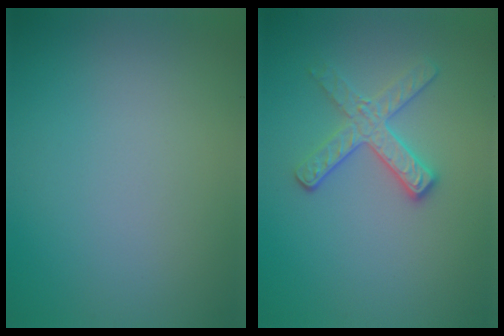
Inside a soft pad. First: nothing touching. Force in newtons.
{"total": 2.8, "press": 2.6, "slide": 1.0}